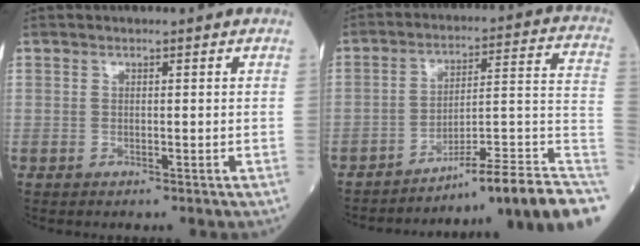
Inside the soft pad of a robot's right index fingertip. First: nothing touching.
{"total": 17.5, "force": [-13.8, -0.8, 10.7], "torque": [-0.080, 0.039, -0.202]}